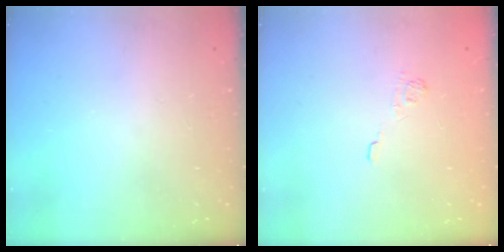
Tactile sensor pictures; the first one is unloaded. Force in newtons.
{"total": 2.3, "press": 1.8, "slide": 1.3}